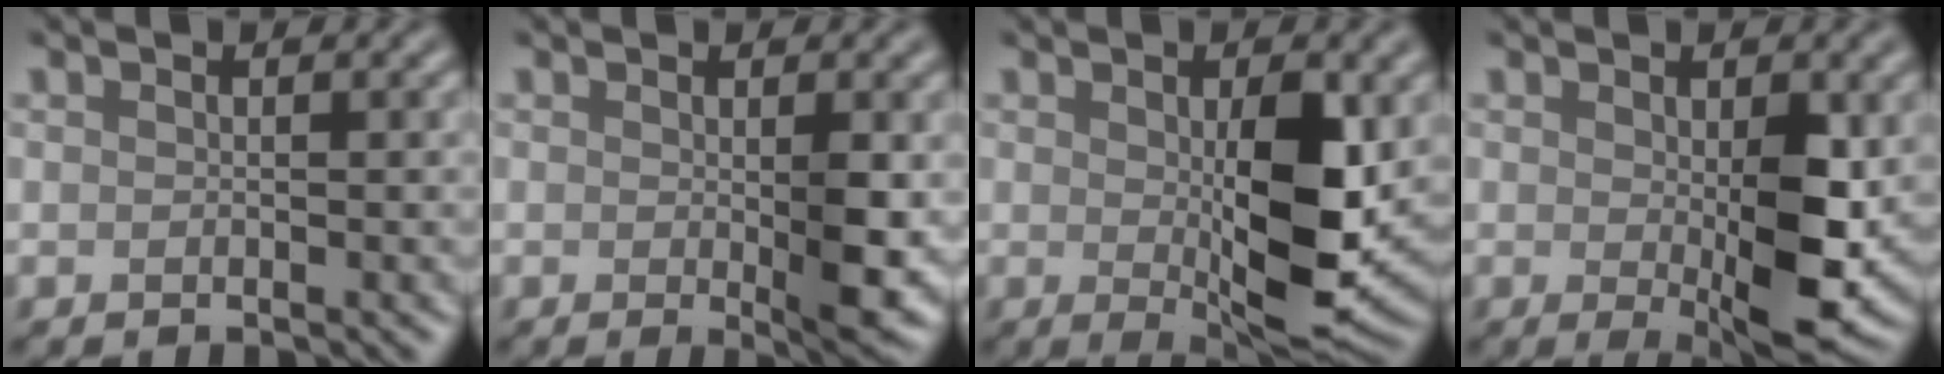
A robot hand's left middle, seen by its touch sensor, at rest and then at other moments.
{"total": 3.4, "force": [-0.2, 0.3, 3.4], "torque": [-0.053, -0.010, 0.005]}
{"total": 7.7, "force": [0.1, 2.3, 7.4], "torque": [-0.121, -0.013, 0.013]}
{"total": 6.5, "force": [-0.3, 1.8, 6.2], "torque": [-0.100, -0.016, 0.008]}